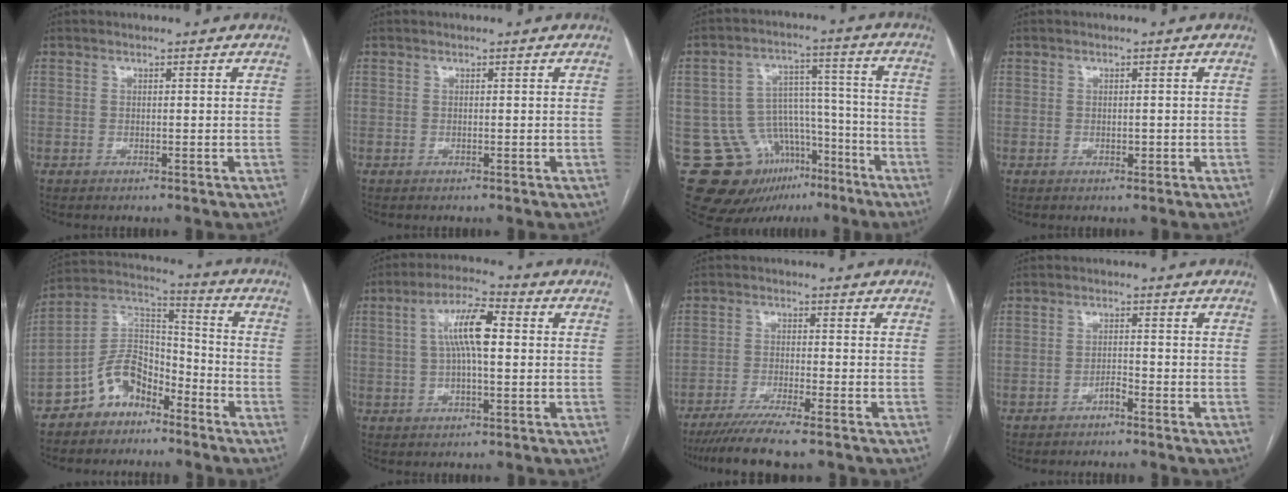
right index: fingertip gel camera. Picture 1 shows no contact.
{"total": 0.0}
{"total": 16.3, "force": [-9.7, 11.7, 6.1], "torque": [-0.092, 0.076, -0.130]}
{"total": 1.1, "force": [-0.3, 0.6, 0.9], "torque": [-0.012, -0.001, -0.001]}
{"total": 9.7, "force": [-6.4, 5.6, 4.6], "torque": [-0.099, 0.037, -0.124]}
{"total": 8.7, "force": [1.3, 2.0, 8.3], "torque": [-0.156, 0.024, 0.019]}
{"total": 8.0, "force": [-6.4, -0.3, 4.9], "torque": [-0.075, -0.022, -0.106]}
{"total": 1.6, "force": [-1.2, 0.3, 0.9], "torque": [-0.015, 0.003, -0.021]}